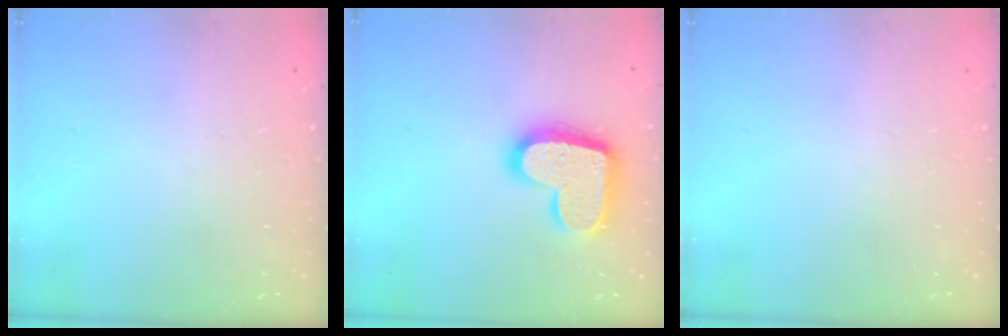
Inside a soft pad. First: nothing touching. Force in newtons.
{"total": 18.3, "press": 18.2, "slide": 1.1}
{"total": 0.0}